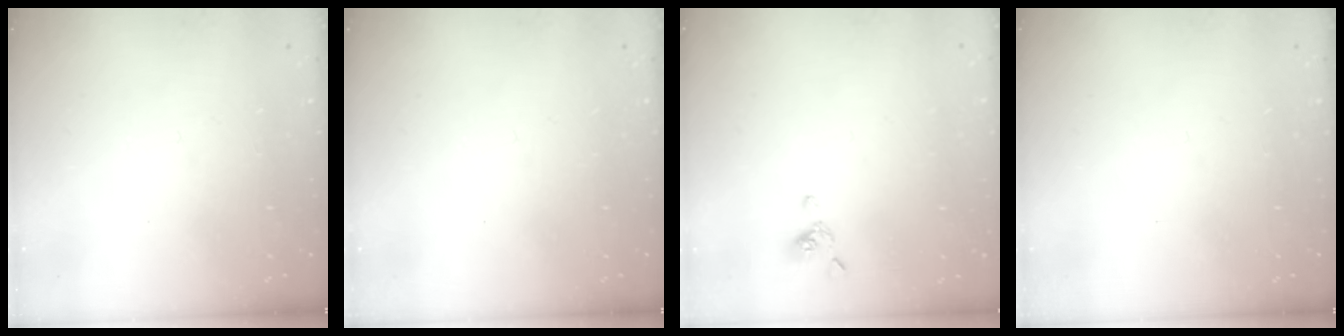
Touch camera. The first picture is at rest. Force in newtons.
{"total": 0.0}
{"total": 2.1, "press": 2.1, "slide": 0.5}
{"total": 0.0}